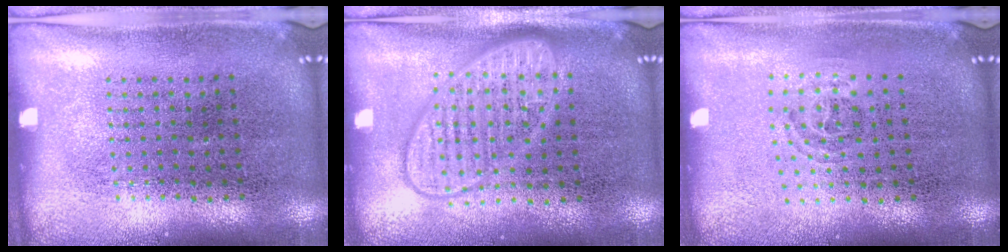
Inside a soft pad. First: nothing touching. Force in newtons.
{"total": 2.9, "press": 2.8, "slide": 0.4}
{"total": 0.8, "press": 0.5, "slide": 0.7}